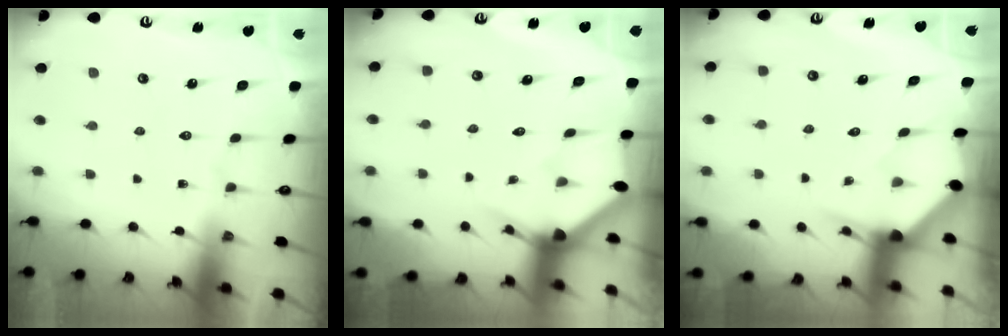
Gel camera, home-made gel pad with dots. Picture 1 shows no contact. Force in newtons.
{"total": 2.7, "press": 2.7, "slide": 0.1}
{"total": 3.3, "press": 3.3, "slide": 0.3}